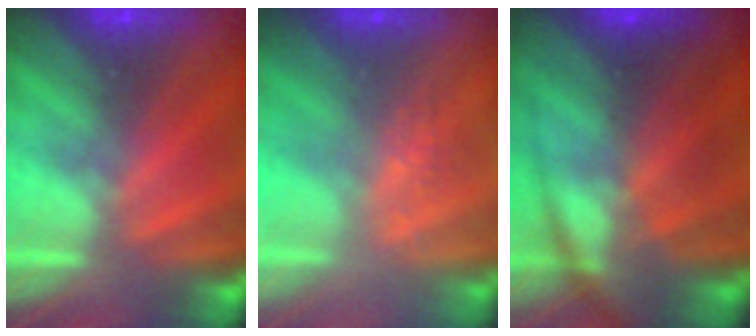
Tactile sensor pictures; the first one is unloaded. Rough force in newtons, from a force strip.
{"total": 2.7}
{"total": 7.4}